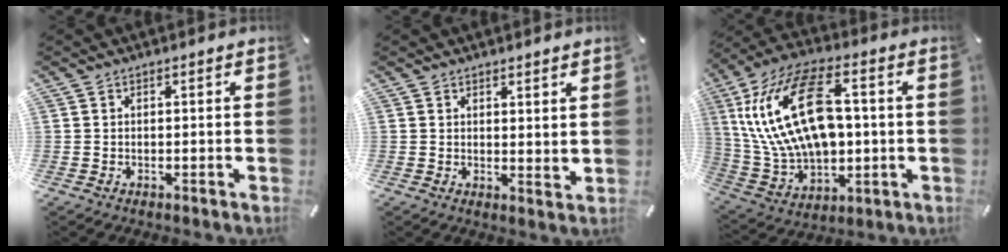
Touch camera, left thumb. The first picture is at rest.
{"total": 2.4, "force": [2.2, 0.8, 0.1], "torque": [0.011, -0.017, 0.040]}
{"total": 23.9, "force": [3.8, 15.1, 18.2], "torque": [-0.379, 0.006, 0.064]}